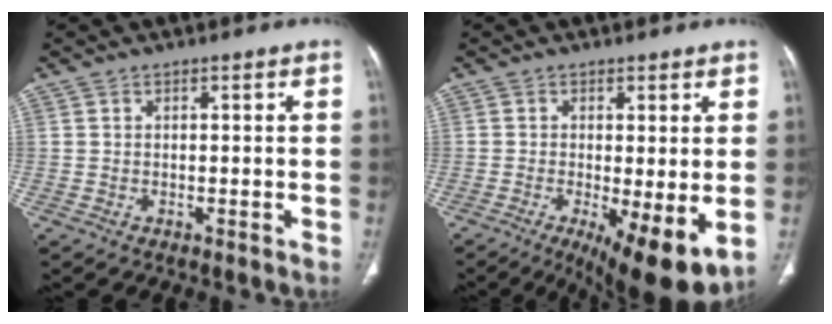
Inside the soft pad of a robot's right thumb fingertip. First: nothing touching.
{"total": 11.0, "force": [-2.7, 3.2, 10.2], "torque": [-0.156, -0.027, -0.034]}